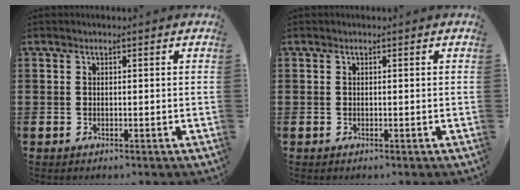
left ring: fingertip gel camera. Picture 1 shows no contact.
{"total": 0.0}